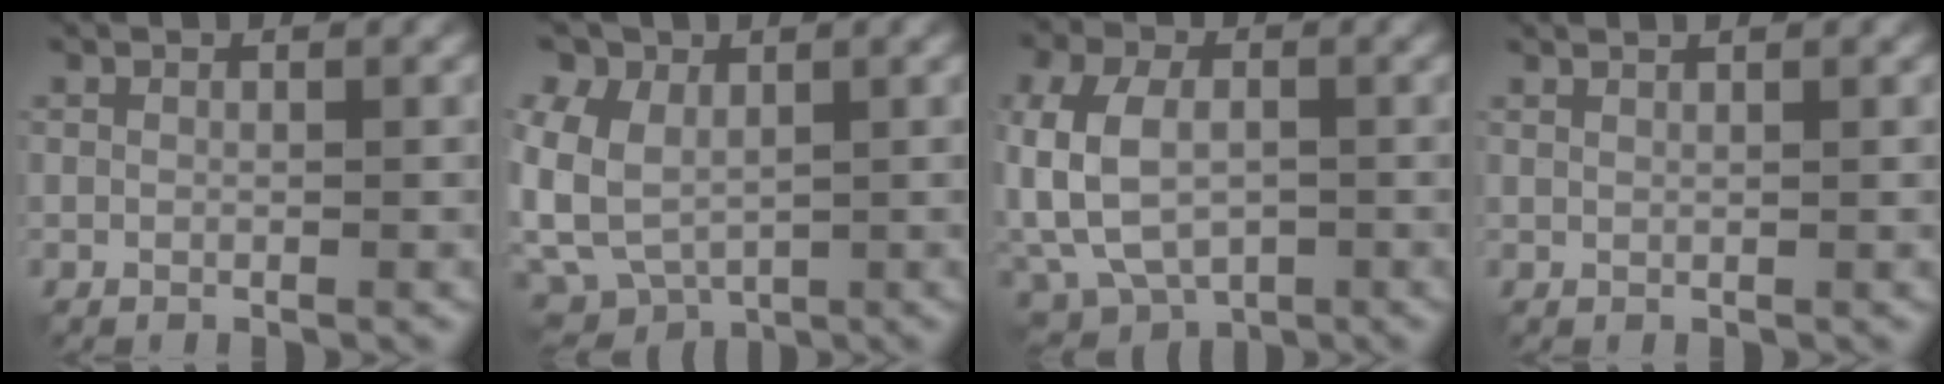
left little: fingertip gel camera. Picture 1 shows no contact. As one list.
[{"total": 6.9, "force": [1.3, 4.9, 4.7], "torque": [-0.118, 0.000, 0.018]}, {"total": 10.1, "force": [-1.9, 6.4, 7.5], "torque": [-0.170, 0.000, -0.035]}, {"total": 1.4, "force": [1.1, 0.4, 0.9], "torque": [-0.002, 0.003, 0.003]}]